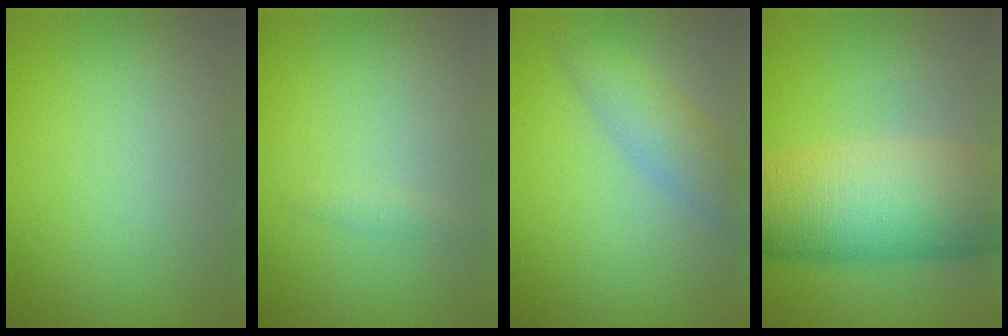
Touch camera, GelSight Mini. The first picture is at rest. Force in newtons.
{"total": 0.7, "press": 0.7, "slide": 0.0}
{"total": 3.2, "press": 3.2, "slide": 0.2}
{"total": 12.4, "press": 12.4, "slide": 0.4}